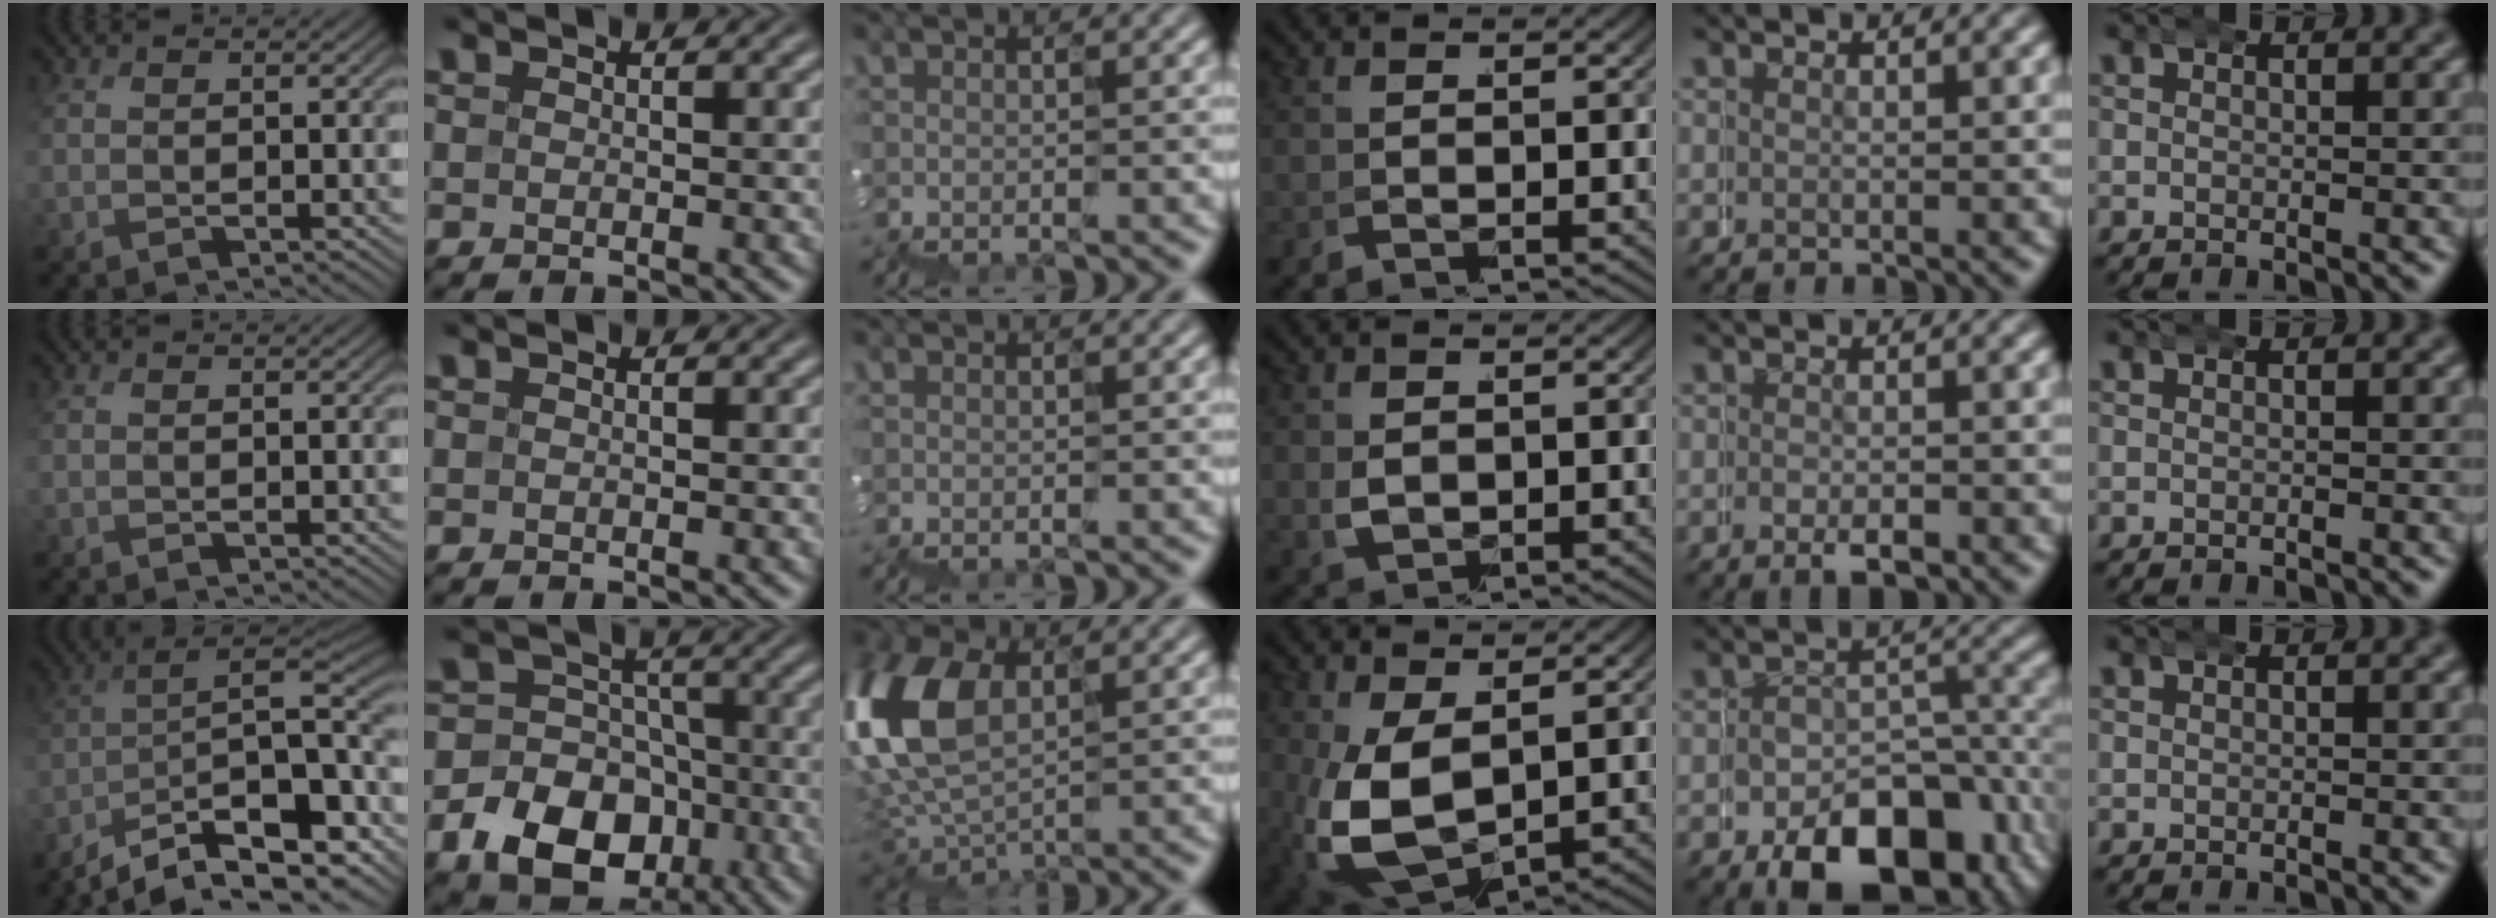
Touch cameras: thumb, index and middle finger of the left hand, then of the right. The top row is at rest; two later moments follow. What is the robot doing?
{"motion": "wrap", "object": "belt"}